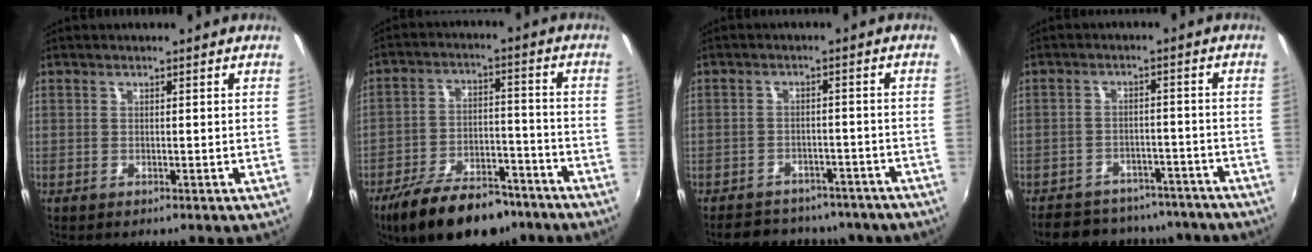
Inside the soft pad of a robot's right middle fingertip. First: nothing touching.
{"total": 17.9, "force": [-13.3, 7.5, 9.3], "torque": [-0.182, -0.012, -0.202]}
{"total": 16.6, "force": [-13.9, 7.0, 5.8], "torque": [-0.124, 0.008, -0.166]}
{"total": 18.8, "force": [-16.0, 7.6, 6.3], "torque": [-0.135, 0.019, -0.197]}